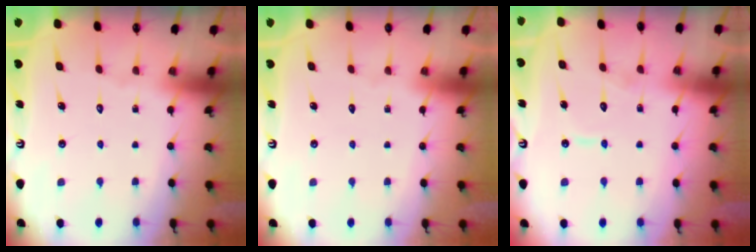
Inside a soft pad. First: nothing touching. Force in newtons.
{"total": 0.0}
{"total": 6.3, "press": 6.2, "slide": 0.6}